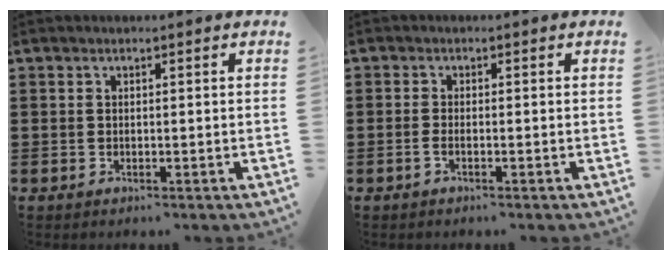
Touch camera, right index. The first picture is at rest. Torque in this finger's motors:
{"motor_torque": [0.22, 0.19, 0.01, 0.00]}